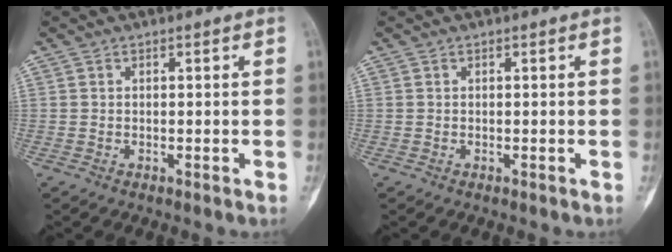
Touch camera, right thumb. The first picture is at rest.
{"total": 0.0}